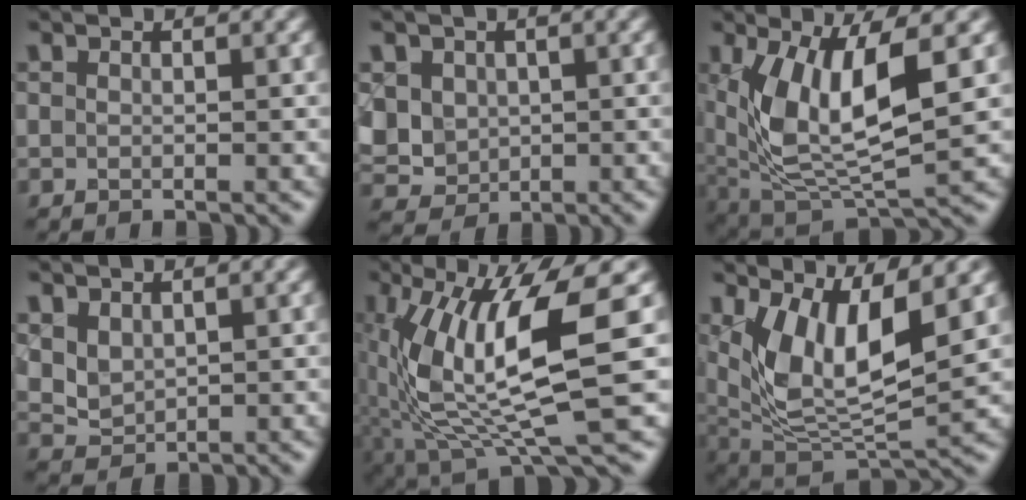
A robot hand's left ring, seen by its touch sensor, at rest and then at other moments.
{"total": 4.4, "force": [0.7, 3.9, 1.9], "torque": [-0.055, 0.003, 0.023]}
{"total": 9.5, "force": [1.8, 4.0, 8.5], "torque": [-0.182, -0.016, 0.041]}
{"total": 2.5, "force": [1.1, 1.7, 1.4], "torque": [-0.035, -0.003, 0.027]}
{"total": 10.9, "force": [0.9, 2.6, 10.5], "torque": [-0.202, -0.020, 0.021]}
{"total": 8.9, "force": [2.7, 3.7, 7.6], "torque": [-0.152, -0.017, 0.055]}